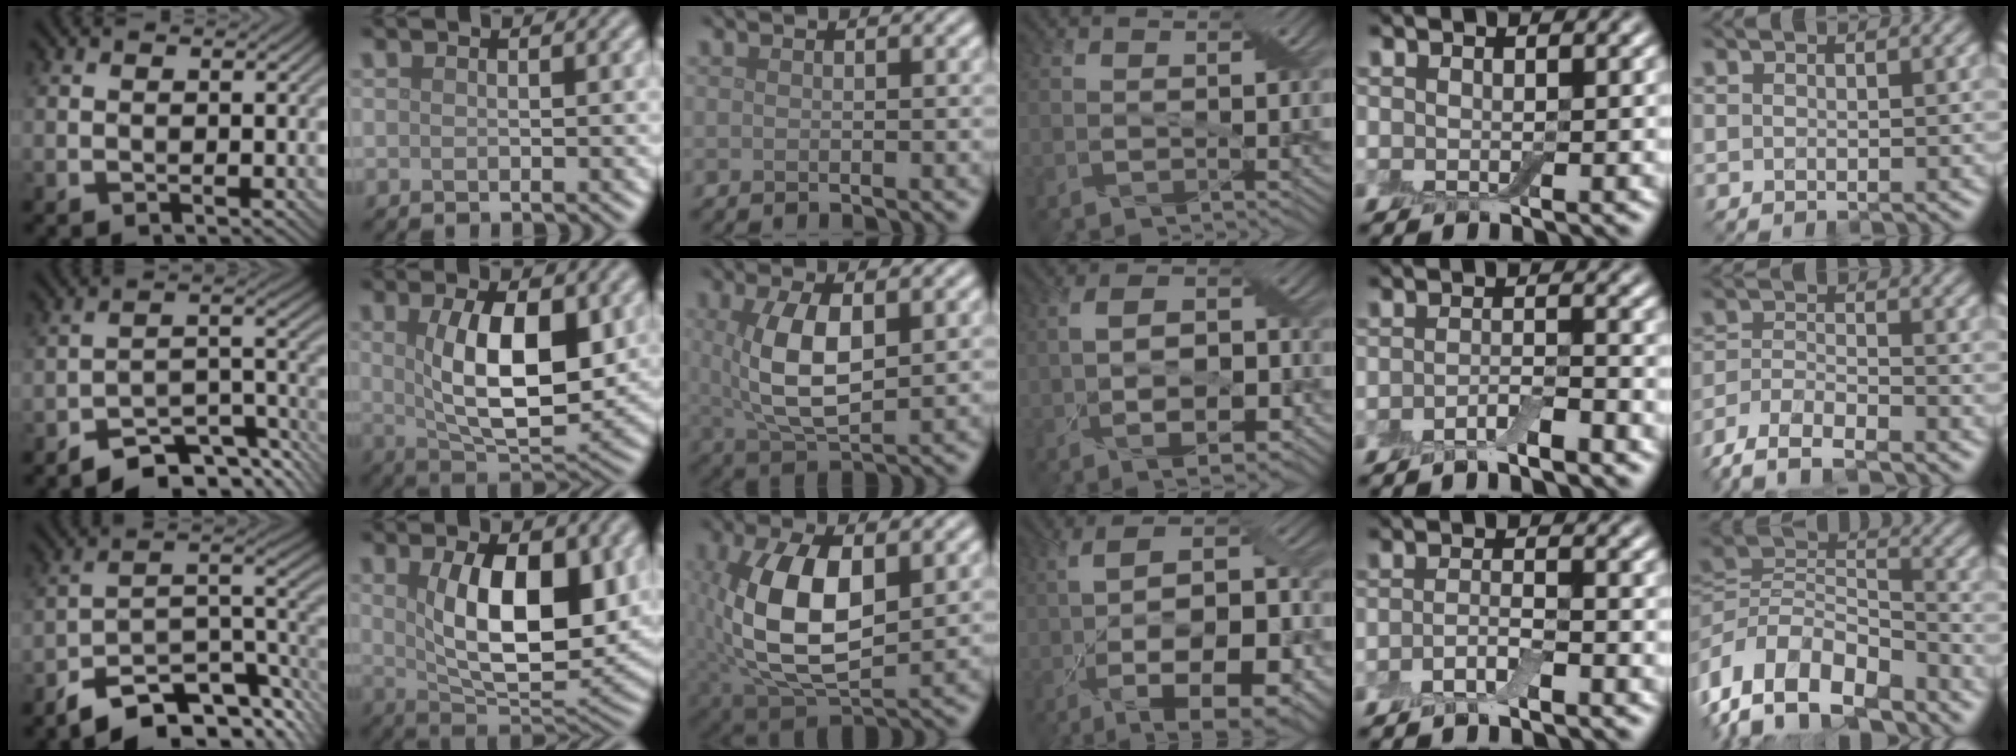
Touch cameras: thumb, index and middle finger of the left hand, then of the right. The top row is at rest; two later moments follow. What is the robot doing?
{"motion": "wrap", "object": "bandage"}